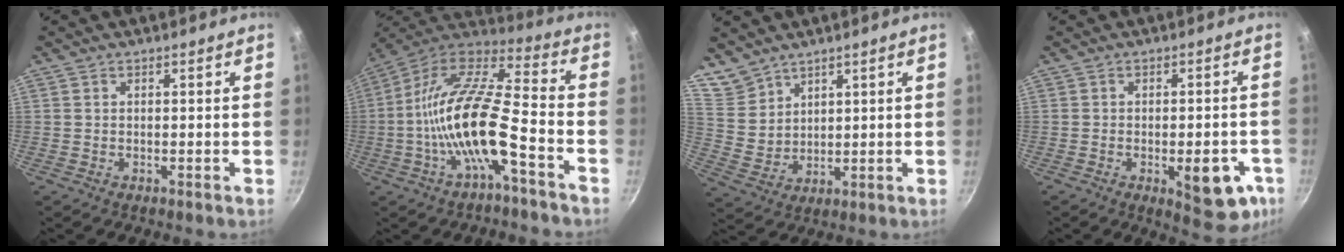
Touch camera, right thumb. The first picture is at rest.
{"total": 18.6, "force": [-6.3, 5.8, 16.6], "torque": [-0.310, 0.050, -0.132]}
{"total": 7.9, "force": [6.4, 4.5, 1.2], "torque": [-0.002, -0.021, 0.142]}
{"total": 11.2, "force": [-3.8, 4.8, 9.4], "torque": [-0.083, 0.010, -0.041]}